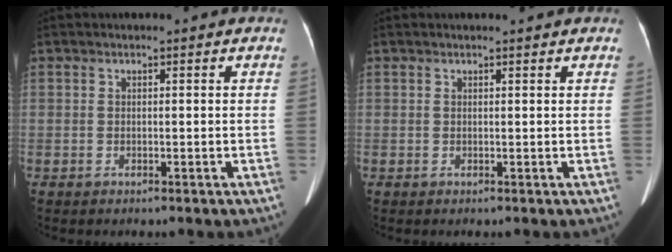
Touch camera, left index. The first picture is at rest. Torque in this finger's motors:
{"motor_torque": [-0.30, 0.26, -0.45, -0.05]}